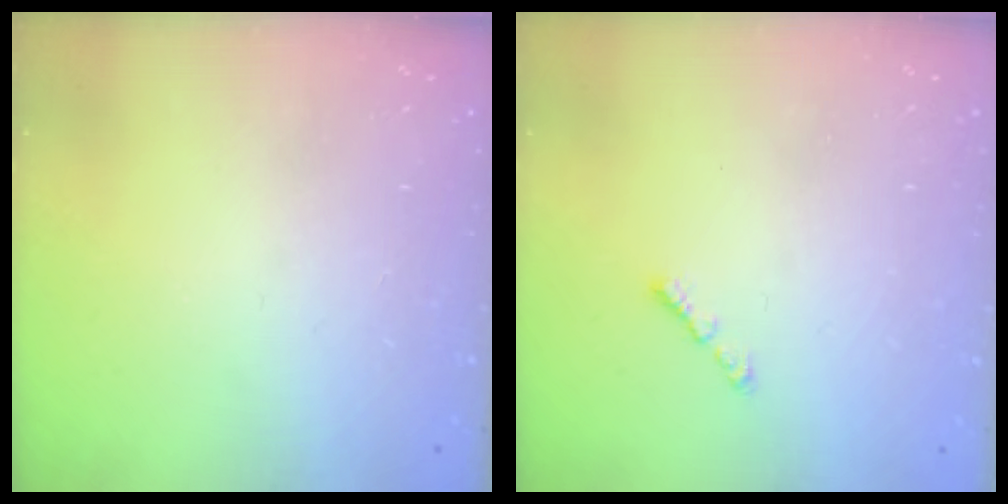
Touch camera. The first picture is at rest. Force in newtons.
{"total": 1.0, "press": 0.9, "slide": 0.5}